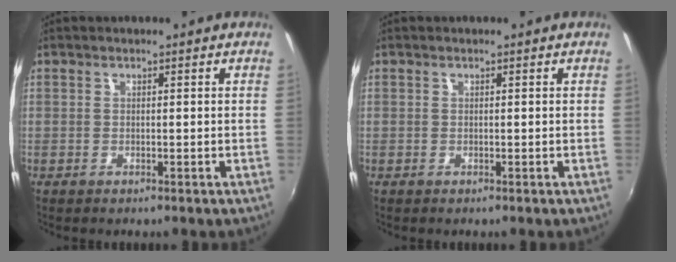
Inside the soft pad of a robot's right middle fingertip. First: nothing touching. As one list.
[{"total": 0.0}]